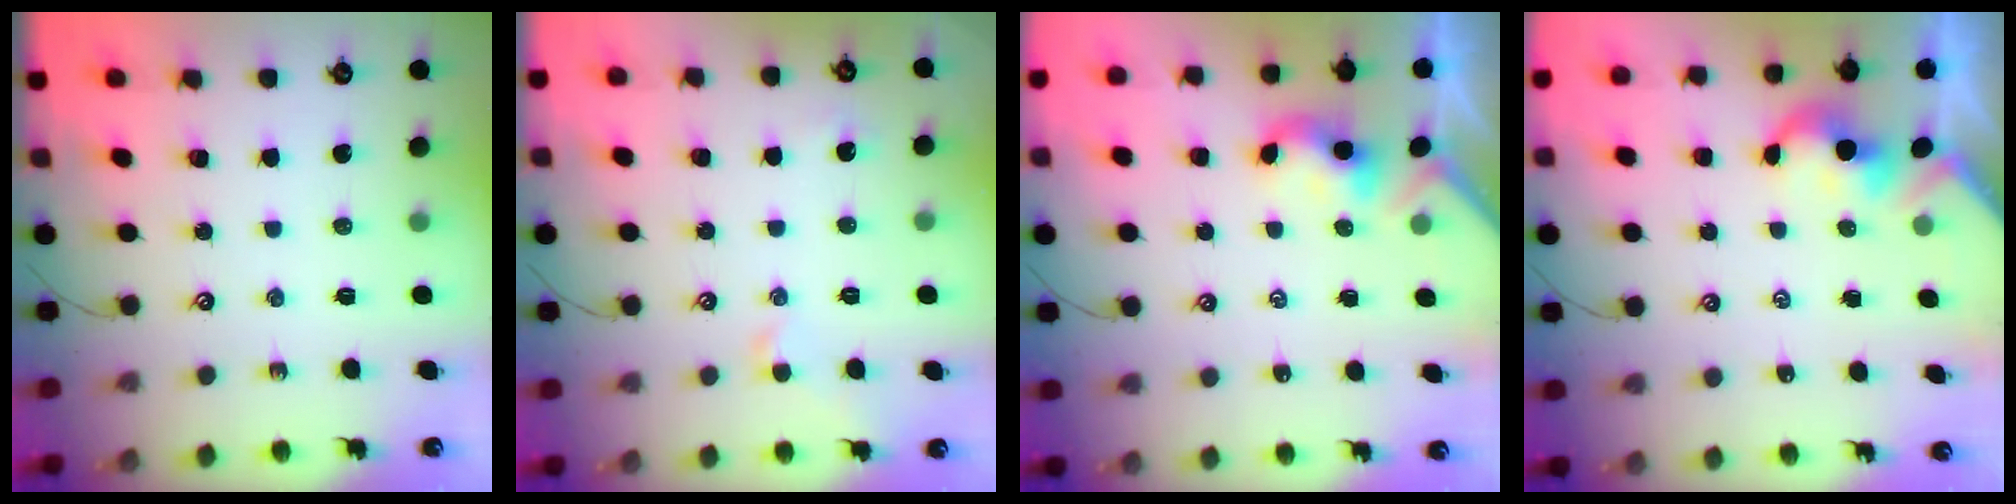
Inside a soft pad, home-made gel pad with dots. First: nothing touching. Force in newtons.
{"total": 1.6, "press": 1.5, "slide": 0.7}
{"total": 2.4, "press": 2.4, "slide": 0.2}
{"total": 1.3, "press": 1.3, "slide": 0.2}